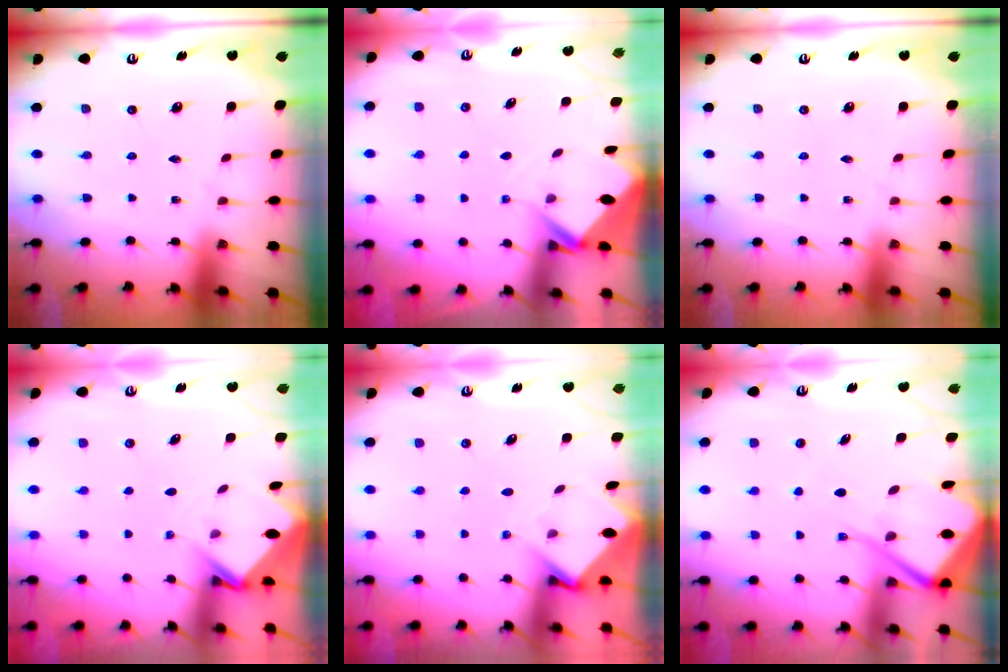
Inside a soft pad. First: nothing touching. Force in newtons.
{"total": 2.7, "press": 2.7, "slide": 0.0}
{"total": 0.0}
{"total": 3.1, "press": 3.1, "slide": 0.2}
{"total": 3.7, "press": 3.7, "slide": 0.2}
{"total": 12.0, "press": 12.0, "slide": 1.3}